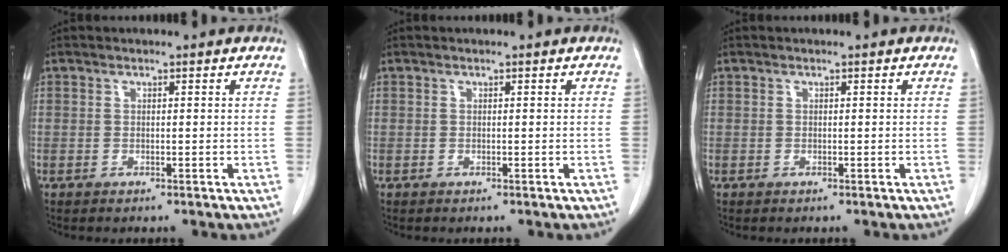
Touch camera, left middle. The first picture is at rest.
{"total": 0.0}
{"total": 0.0}